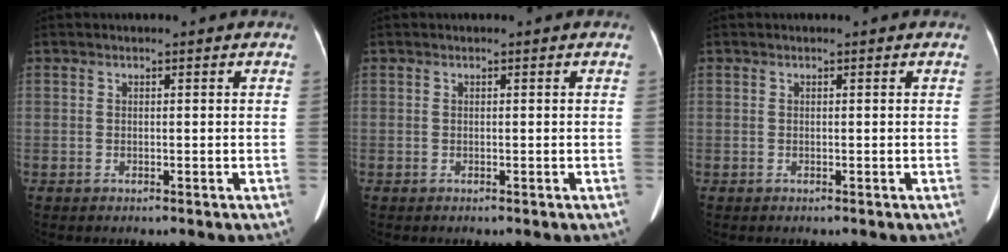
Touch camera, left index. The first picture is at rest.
{"total": 0.0}
{"total": 0.0}